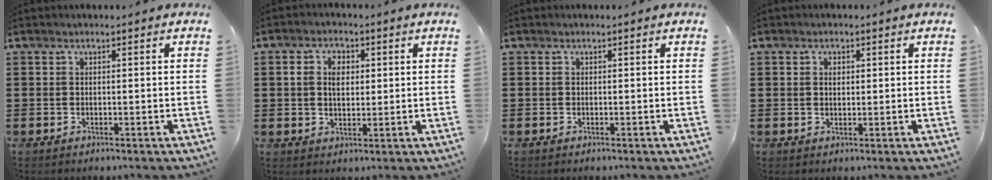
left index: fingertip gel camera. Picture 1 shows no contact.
{"total": 4.1, "force": [0.9, 2.8, 2.8], "torque": [-0.055, 0.010, 0.013]}
{"total": 0.0}
{"total": 1.0, "force": [0.4, 0.7, 0.6], "torque": [-0.014, 0.004, 0.008]}